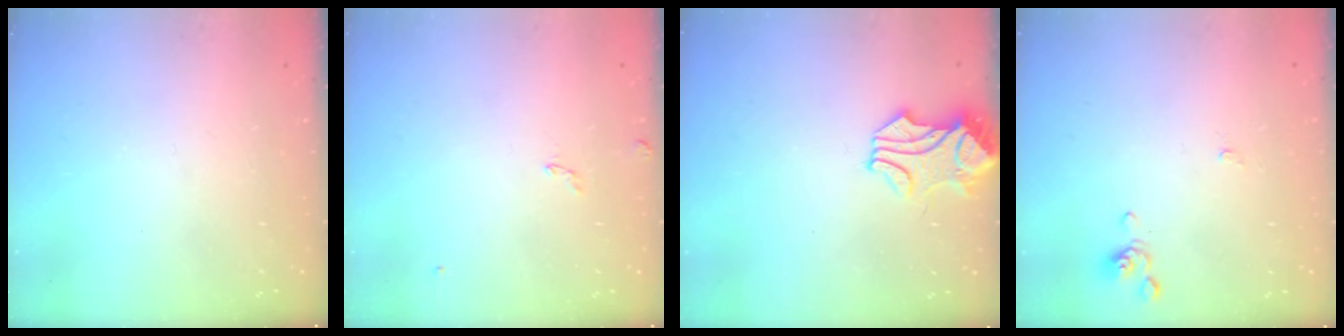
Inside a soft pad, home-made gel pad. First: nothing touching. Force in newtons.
{"total": 3.0, "press": 2.9, "slide": 0.4}
{"total": 1.8, "press": 1.7, "slide": 0.5}
{"total": 0.0}